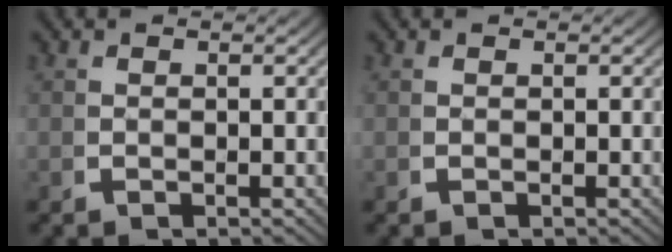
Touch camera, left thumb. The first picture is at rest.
{"total": 0.0}